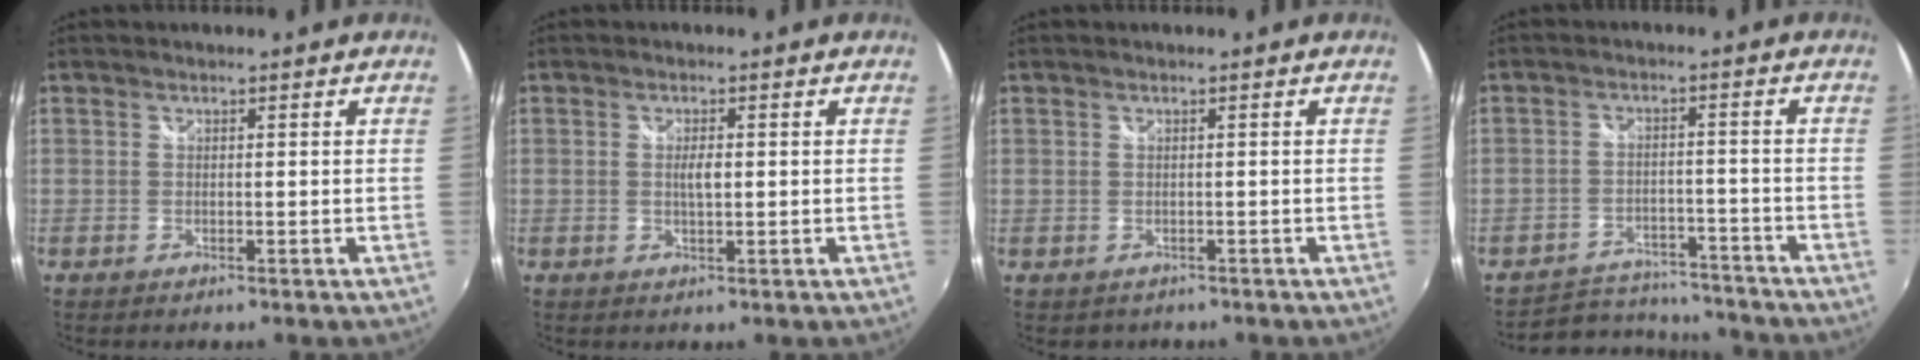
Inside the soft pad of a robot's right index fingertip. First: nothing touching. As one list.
[{"total": 2.2, "force": [0.1, 0.7, 2.1], "torque": [-0.035, -0.001, 0.001]}, {"total": 1.4, "force": [-0.4, 1.3, 0.1], "torque": [-0.001, -0.002, -0.003]}, {"total": 8.6, "force": [-7.7, 3.9, 0.9], "torque": [-0.033, 0.022, -0.102]}]